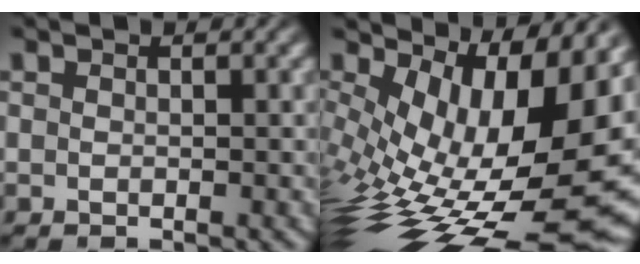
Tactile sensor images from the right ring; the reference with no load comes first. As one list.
[{"total": 17.0, "force": [-1.4, 9.1, 14.2], "torque": [-0.223, -0.043, 0.012]}]